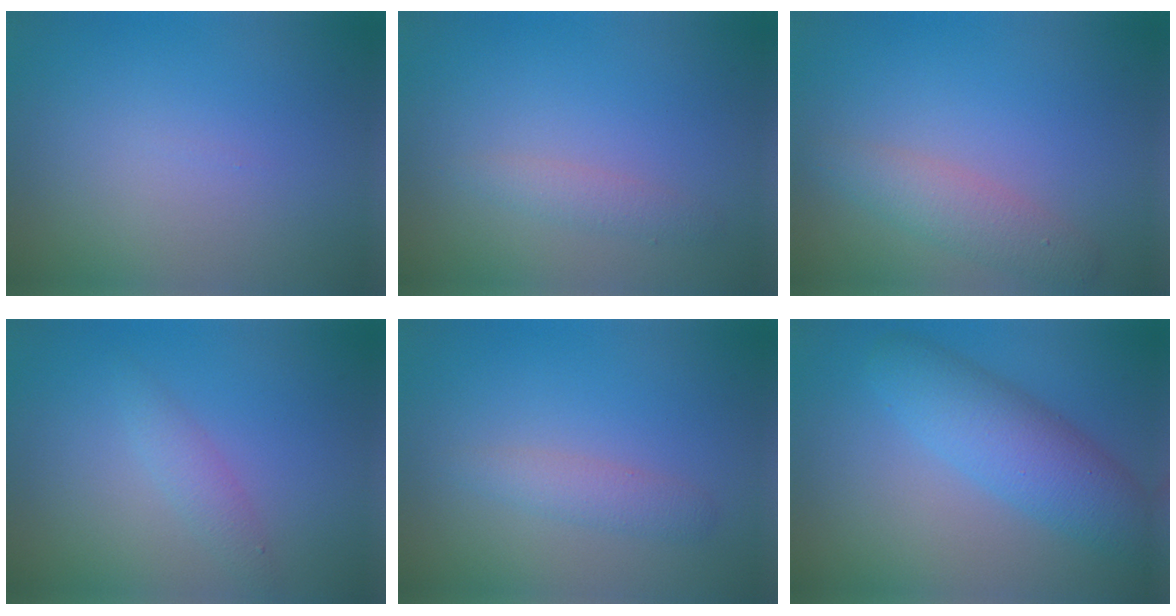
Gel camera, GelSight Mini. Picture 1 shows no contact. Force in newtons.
{"total": 1.4, "press": 1.4, "slide": 0.1}
{"total": 2.8, "press": 2.8, "slide": 0.1}
{"total": 1.6, "press": 1.6, "slide": 0.1}
{"total": 1.8, "press": 1.8, "slide": 0.0}
{"total": 5.6, "press": 5.6, "slide": 0.3}